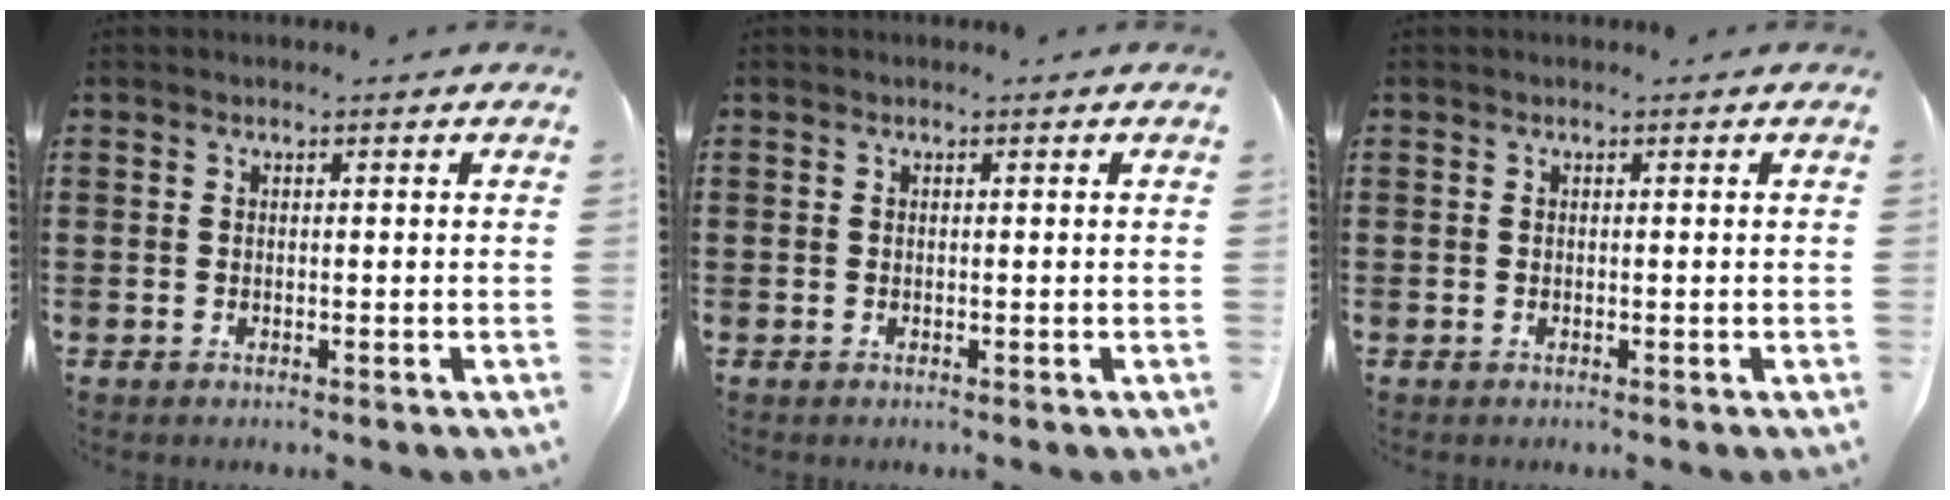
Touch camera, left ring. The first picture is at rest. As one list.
[{"total": 0.0}, {"total": 0.0}]